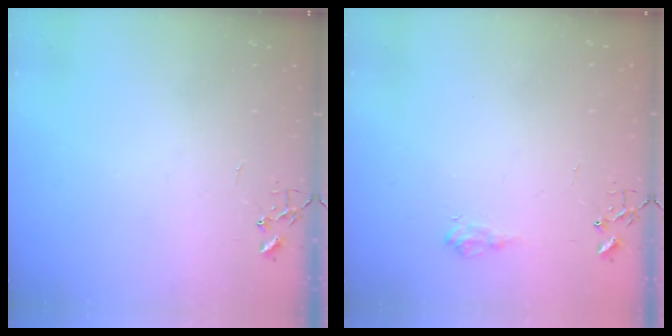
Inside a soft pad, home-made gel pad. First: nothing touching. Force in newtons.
{"total": 6.8, "press": 6.8, "slide": 0.8}